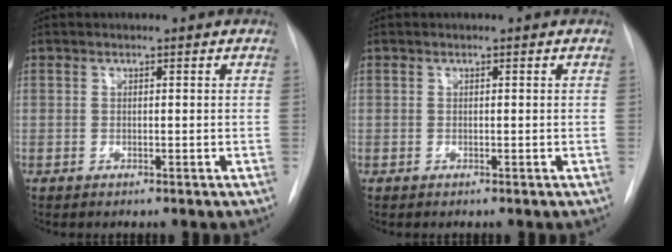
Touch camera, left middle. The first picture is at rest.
{"total": 0.0}